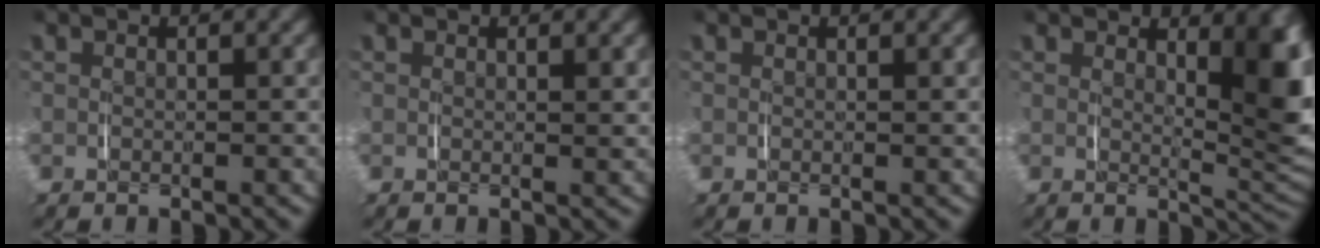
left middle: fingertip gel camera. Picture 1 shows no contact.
{"total": 0.5, "force": [0.4, -0.1, 0.3], "torque": [-0.003, -0.004, 0.007]}
{"total": 0.0}
{"total": 6.5, "force": [1.8, 2.2, 5.9], "torque": [-0.060, -0.023, 0.034]}